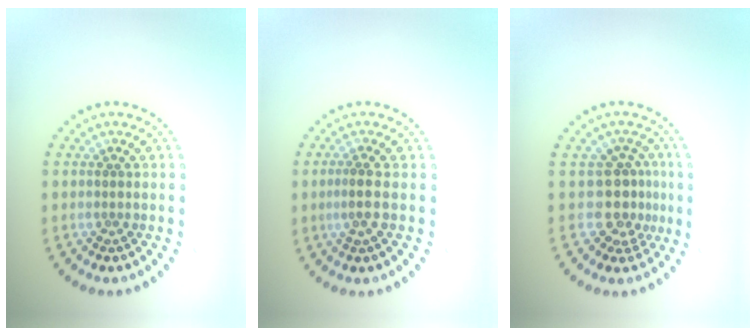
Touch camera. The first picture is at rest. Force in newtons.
{"total": 1.7, "press": 1.5, "slide": 0.8}
{"total": 3.1, "press": 2.1, "slide": 2.3}